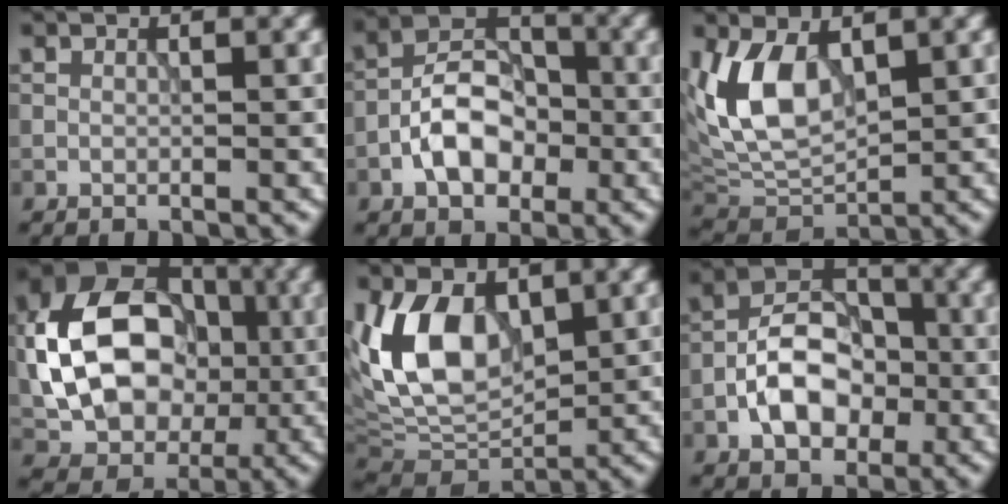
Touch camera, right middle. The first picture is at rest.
{"total": 5.7, "force": [-2.0, 3.6, 4.0], "torque": [-0.061, 0.012, -0.041]}
{"total": 7.2, "force": [1.9, 3.9, 5.7], "torque": [-0.124, 0.000, 0.033]}
{"total": 13.6, "force": [0.0, 10.1, 9.1], "torque": [-0.166, 0.012, 0.004]}
{"total": 9.7, "force": [2.2, 5.7, 7.6], "torque": [-0.156, 0.002, 0.029]}
{"total": 6.6, "force": [-2.0, 4.3, 4.6], "torque": [-0.071, 0.013, -0.040]}